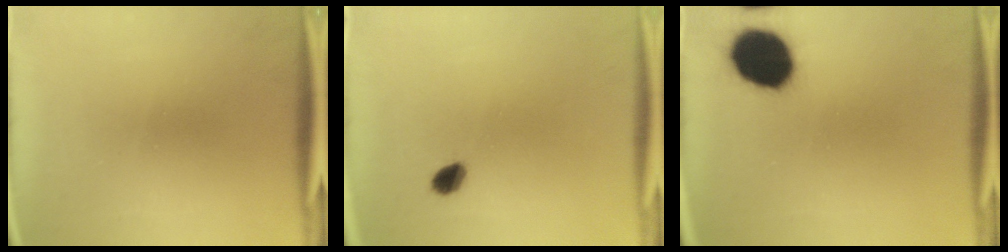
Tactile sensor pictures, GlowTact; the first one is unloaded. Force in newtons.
{"total": 2.9}
{"total": 16.7}